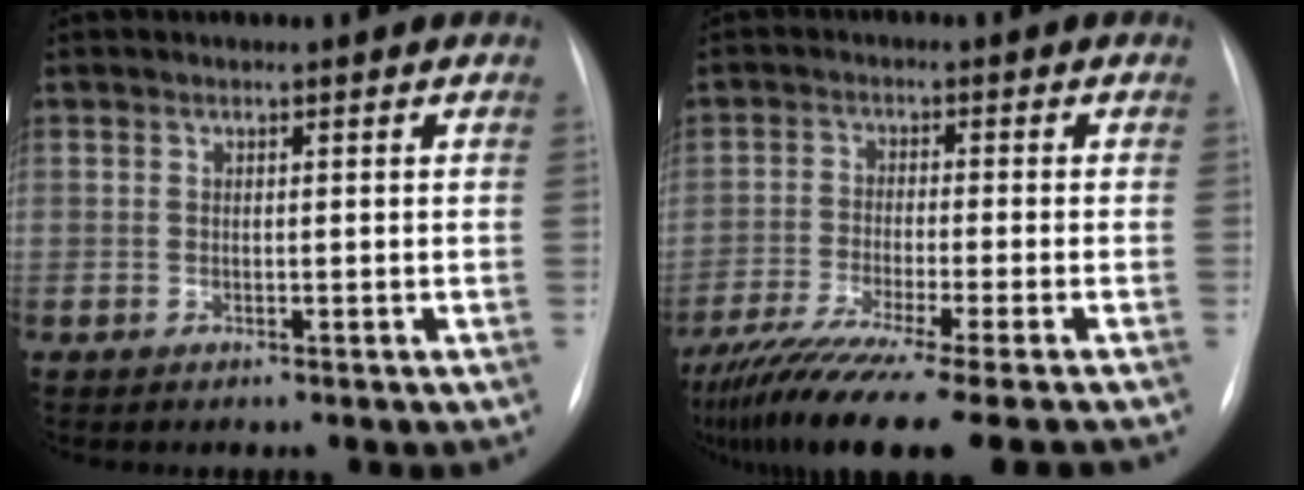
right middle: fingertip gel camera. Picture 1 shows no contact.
{"total": 15.3, "force": [-12.3, -1.0, 9.0], "torque": [-0.151, -0.051, -0.200]}